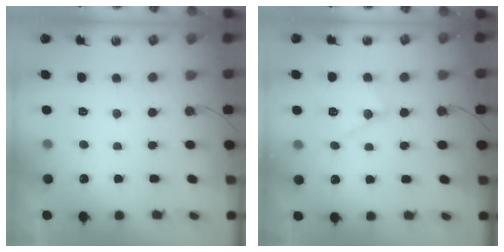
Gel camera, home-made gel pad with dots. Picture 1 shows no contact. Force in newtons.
{"total": 12.5, "press": 12.5, "slide": 0.7}